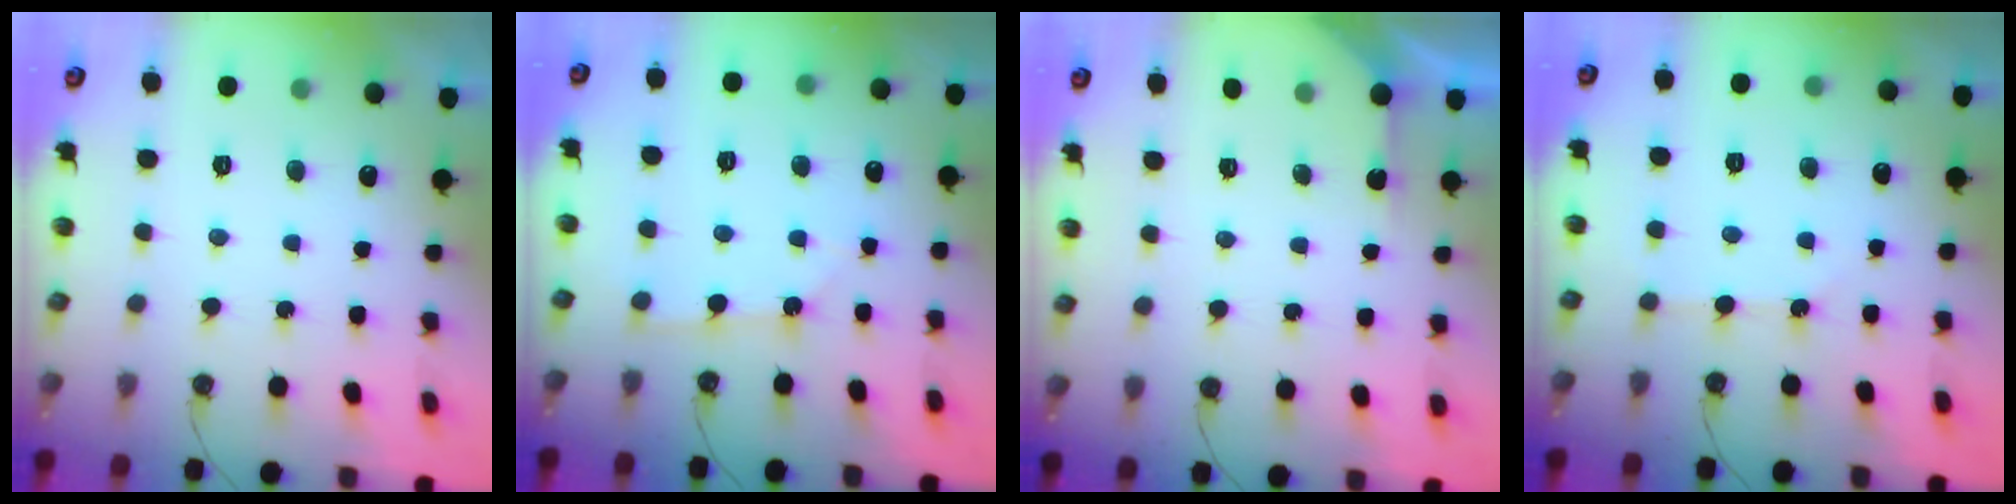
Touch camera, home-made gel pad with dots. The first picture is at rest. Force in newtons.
{"total": 2.2, "press": 2.2, "slide": 0.4}
{"total": 2.0, "press": 1.9, "slide": 0.2}
{"total": 2.5, "press": 2.4, "slide": 0.4}